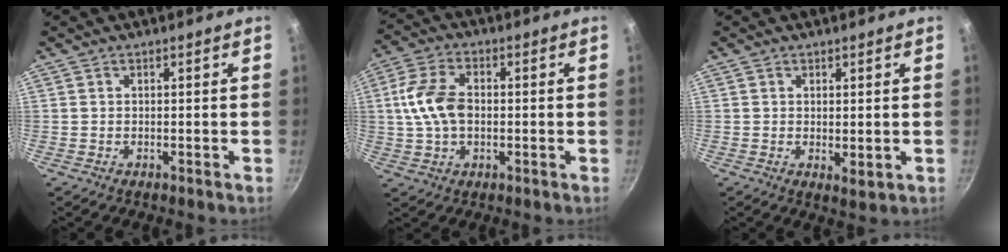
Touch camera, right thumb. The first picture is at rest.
{"total": 10.0, "force": [0.3, 6.5, 7.6], "torque": [-0.144, 0.018, 0.000]}
{"total": 2.6, "force": [0.4, 1.2, 2.2], "torque": [-0.033, -0.012, 0.007]}